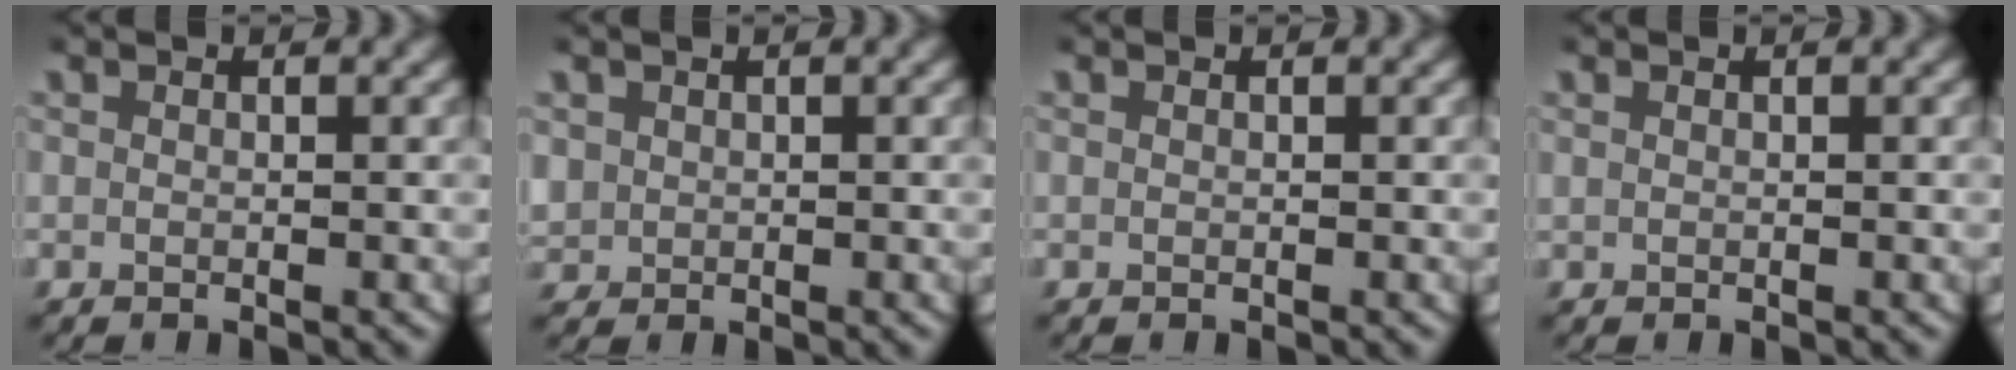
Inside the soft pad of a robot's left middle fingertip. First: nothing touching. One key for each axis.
{"total": 1.9, "fx": 0.3, "fy": 1.8, "fz": 0.5, "tx": -0.029, "ty": -0.006, "tz": 0.012}
{"total": 0.0}
{"total": 0.0}